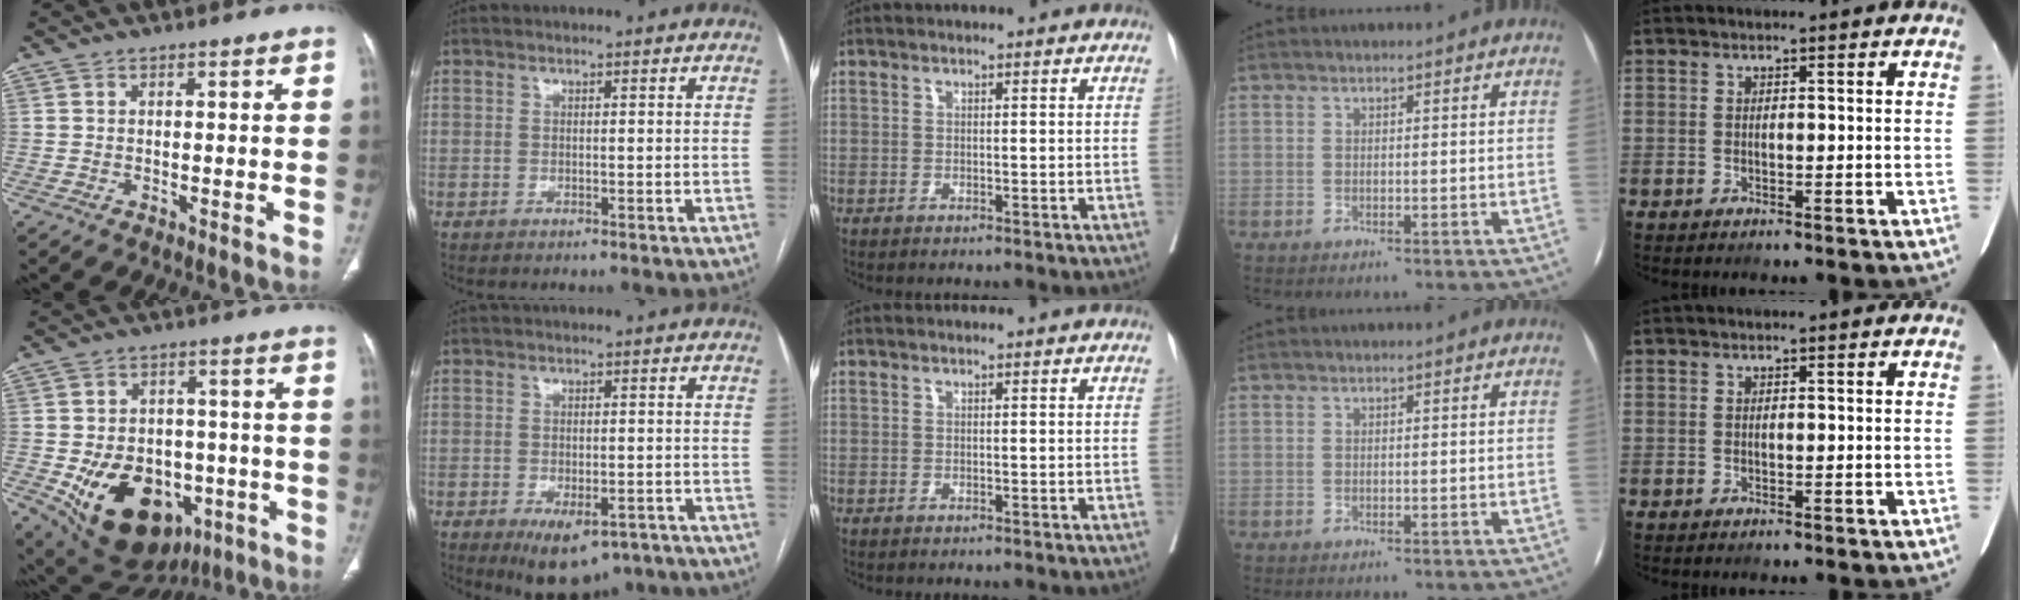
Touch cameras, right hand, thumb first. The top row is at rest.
{"thumb": {"total": 20.0, "force": [-6.6, 14.1, 12.6], "torque": [-0.180, 0.017, -0.075]}, "index": {"total": 8.4, "force": [-5.5, 4.0, 4.9], "torque": [-0.065, -0.003, -0.076]}}